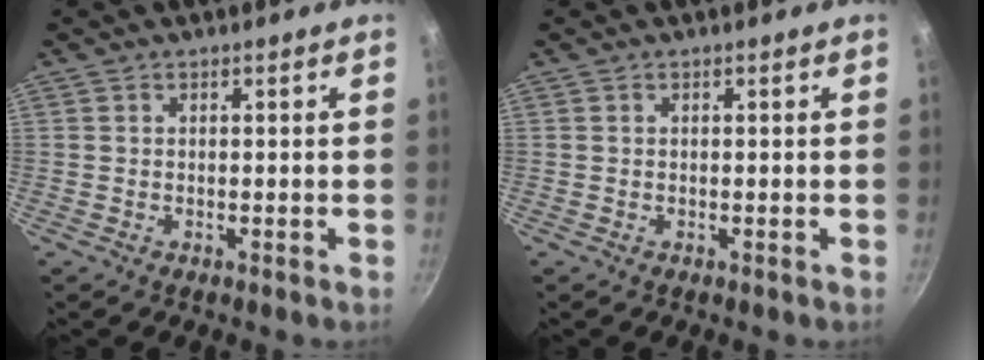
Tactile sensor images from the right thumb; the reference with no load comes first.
{"total": 0.0}